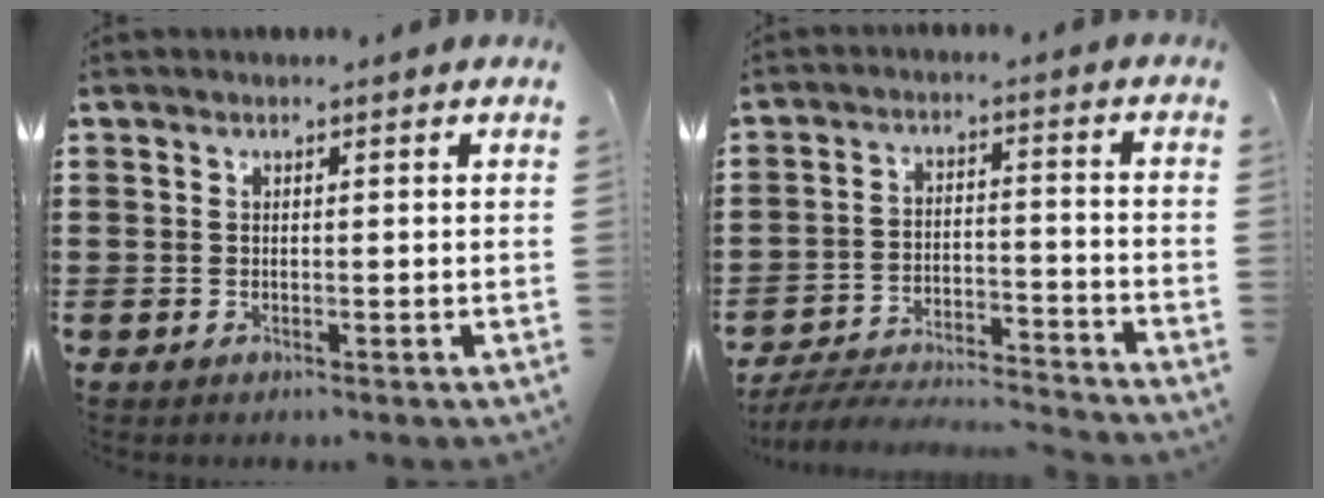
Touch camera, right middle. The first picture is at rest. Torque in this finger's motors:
{"motor_torque": [0.13, 0.04, 0.25, 0.03]}